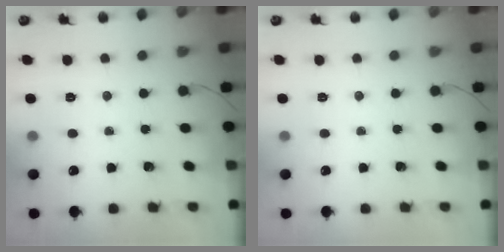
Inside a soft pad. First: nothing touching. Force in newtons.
{"total": 0.0}